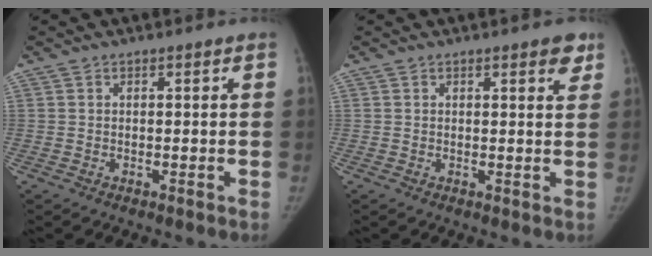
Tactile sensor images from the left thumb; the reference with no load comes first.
{"total": 3.0, "force": [1.9, 1.0, 2.1], "torque": [-0.013, -0.008, 0.019]}